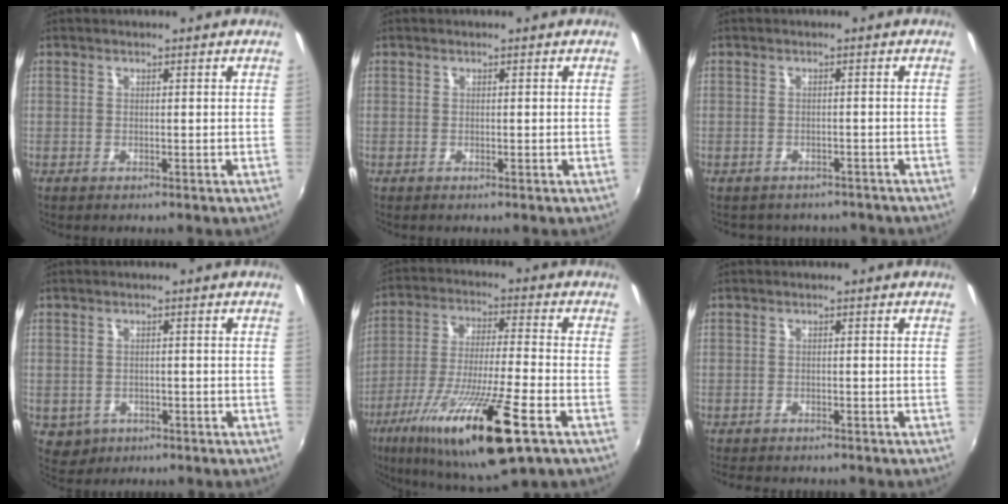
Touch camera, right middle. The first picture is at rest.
{"total": 0.0}
{"total": 6.5, "force": [-5.4, 3.1, 1.9], "torque": [-0.040, -0.017, -0.066]}
{"total": 4.3, "force": [-1.3, 3.8, 1.6], "torque": [-0.041, -0.004, -0.010]}
{"total": 20.7, "force": [-10.7, 3.1, 17.5], "torque": [-0.336, -0.057, -0.188]}
{"total": 4.9, "force": [-4.3, 1.6, 1.8], "torque": [-0.045, -0.018, -0.065]}